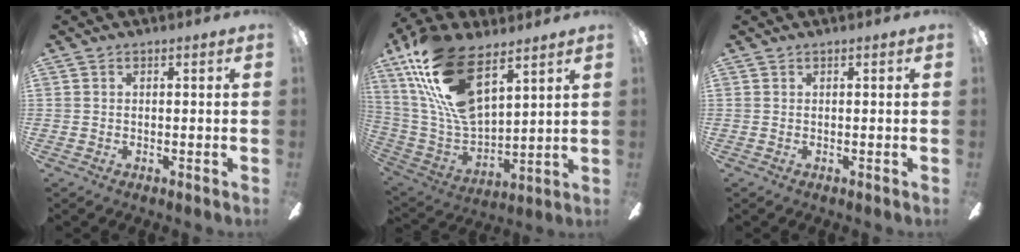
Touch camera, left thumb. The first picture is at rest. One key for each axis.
{"total": 22.3, "fx": 12.9, "fy": 9.8, "fz": 15.4, "tx": -0.344, "ty": -0.067, "tz": 0.229}
{"total": 0.0}